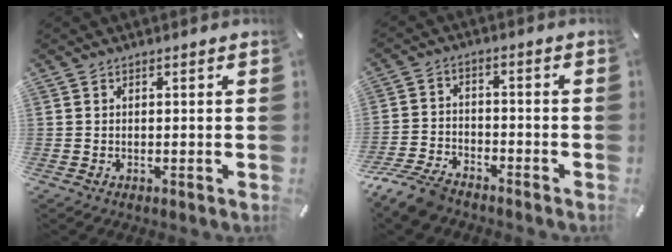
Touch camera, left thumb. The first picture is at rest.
{"total": 8.4, "force": [-7.1, 3.2, 3.2], "torque": [-0.074, 0.028, -0.140]}